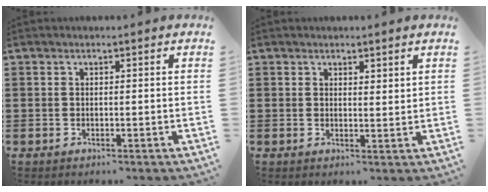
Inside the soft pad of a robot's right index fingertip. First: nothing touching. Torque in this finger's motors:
{"motor_torque": [-0.17, 0.29, -0.06, 0.00]}